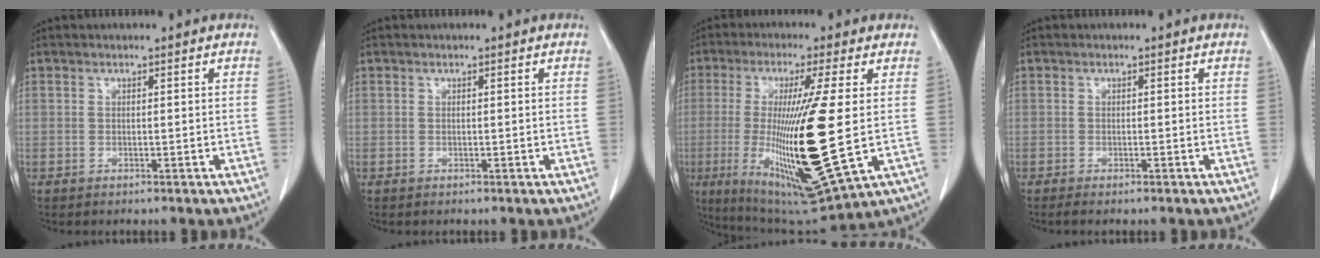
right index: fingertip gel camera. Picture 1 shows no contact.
{"total": 0.0}
{"total": 21.4, "force": [-1.9, 1.7, 21.2], "torque": [-0.424, -0.042, -0.024]}
{"total": 0.9, "force": [-0.6, -0.1, 0.6], "torque": [-0.013, -0.002, -0.013]}